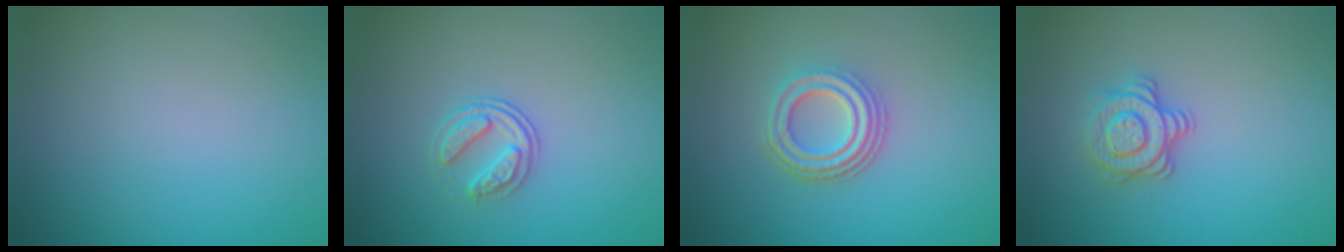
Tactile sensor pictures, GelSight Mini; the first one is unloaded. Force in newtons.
{"total": 2.3, "press": 1.7, "slide": 1.6}
{"total": 4.0, "press": 3.1, "slide": 2.5}
{"total": 3.1, "press": 2.5, "slide": 1.7}